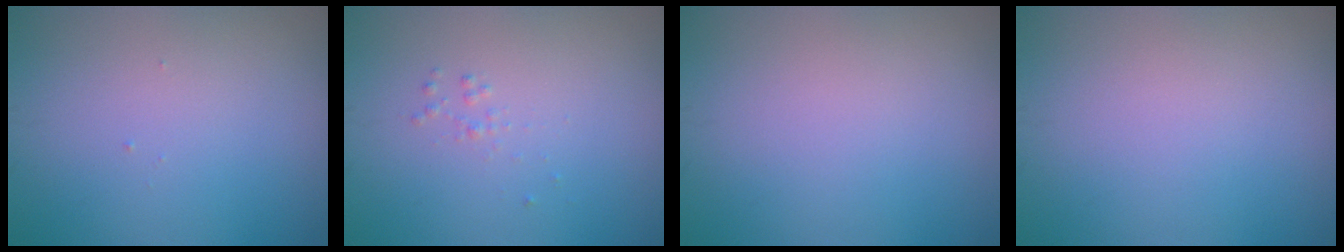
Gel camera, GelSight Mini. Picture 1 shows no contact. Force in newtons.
{"total": 0.5, "press": 0.5, "slide": 0.0}
{"total": 0.0}
{"total": 0.0}